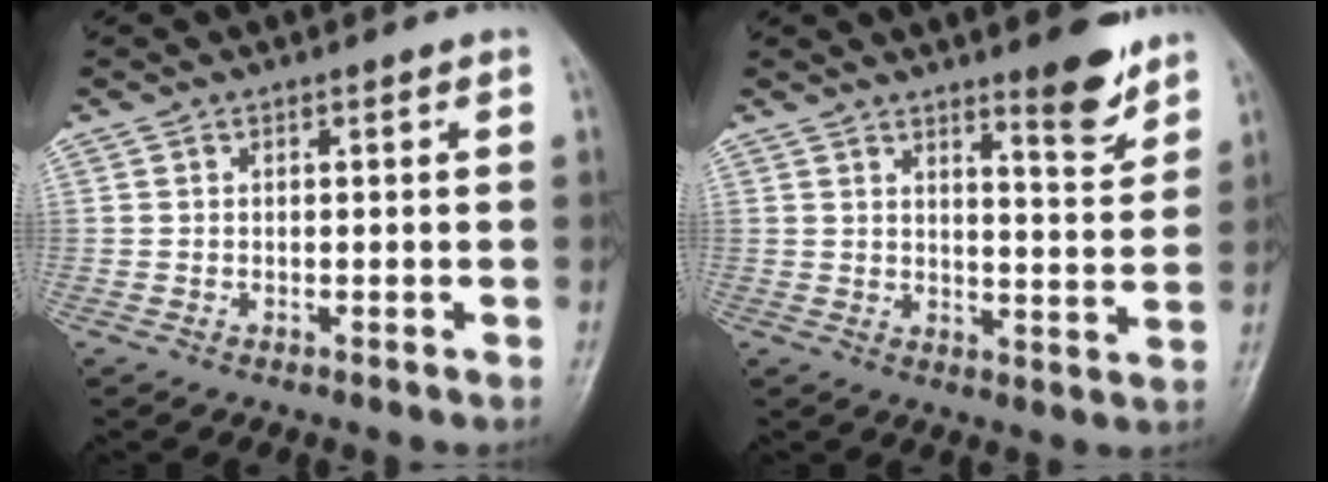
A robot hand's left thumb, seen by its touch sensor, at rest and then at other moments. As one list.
[{"total": 7.3, "force": [5.6, 1.4, 4.5], "torque": [-0.046, -0.047, 0.081]}]